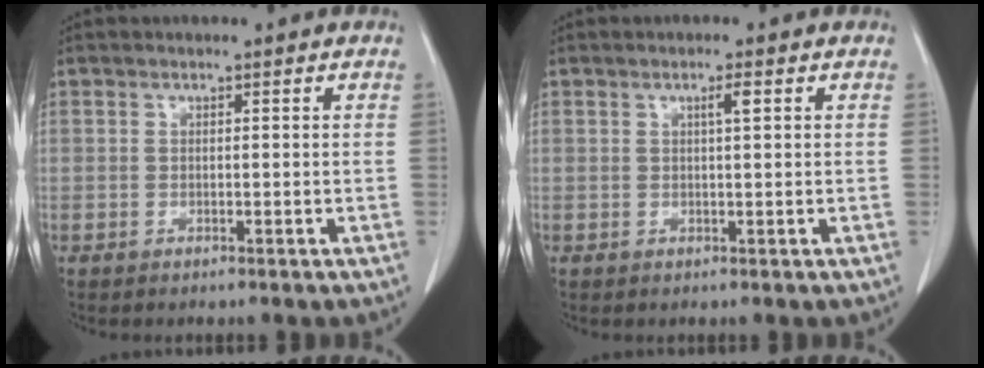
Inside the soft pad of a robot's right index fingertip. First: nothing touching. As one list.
[{"total": 1.6, "force": [0.6, -0.4, 1.4], "torque": [-0.027, -0.002, 0.011]}]